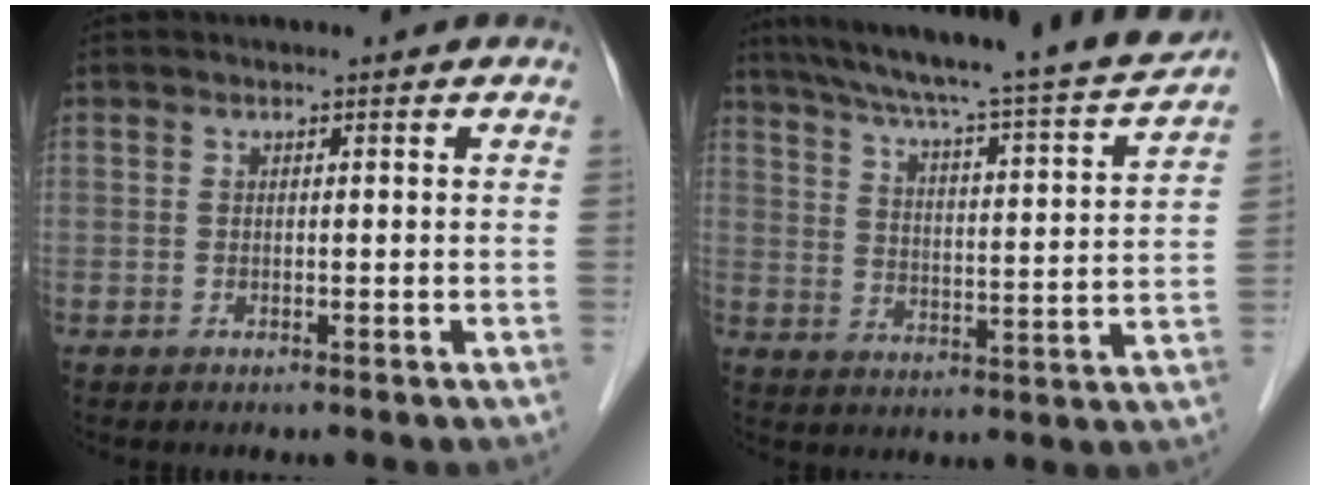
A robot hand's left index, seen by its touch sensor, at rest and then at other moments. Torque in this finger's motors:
{"motor_torque": [0.66, -0.90, 0.52, 0.16]}